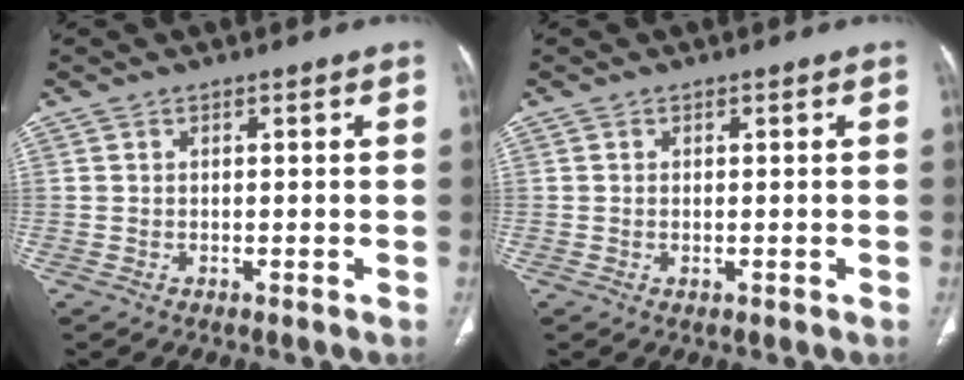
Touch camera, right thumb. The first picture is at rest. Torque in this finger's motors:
{"motor_torque": [-0.53, -0.31, -0.10, 0.47, 0.05]}